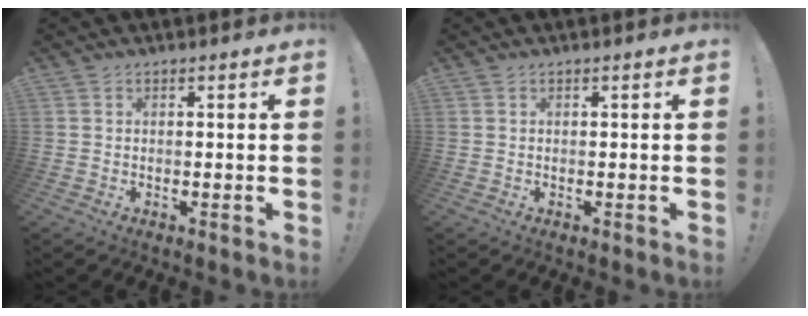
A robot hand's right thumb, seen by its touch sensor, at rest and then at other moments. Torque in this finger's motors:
{"motor_torque": [0.00, 0.00, 0.00, -0.01, 0.00]}